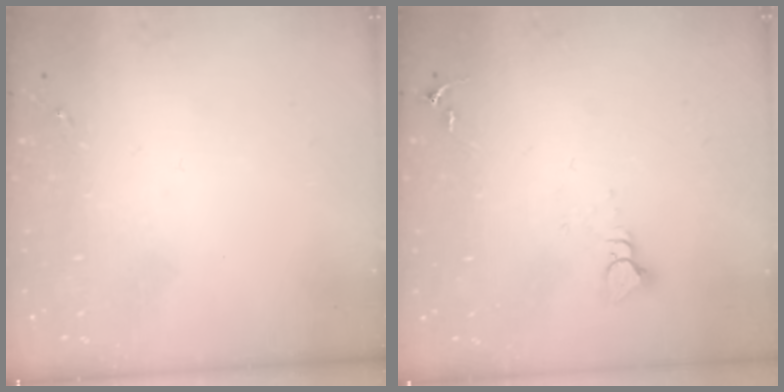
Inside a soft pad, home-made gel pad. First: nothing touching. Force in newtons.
{"total": 3.9, "press": 3.9, "slide": 0.4}